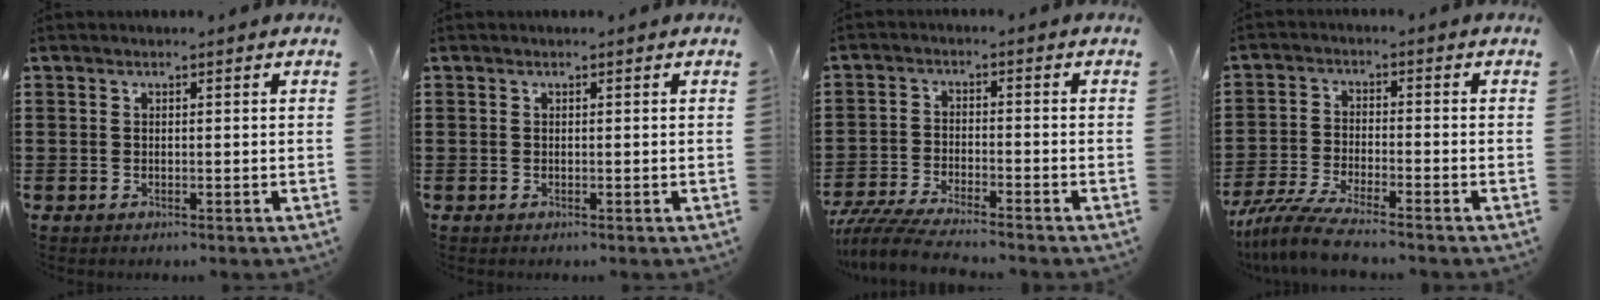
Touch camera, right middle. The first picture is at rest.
{"total": 0.0}
{"total": 5.2, "force": [-4.9, 0.2, 1.8], "torque": [-0.050, -0.013, -0.100]}
{"total": 6.3, "force": [-5.6, 0.1, 3.0], "torque": [-0.081, -0.021, -0.112]}